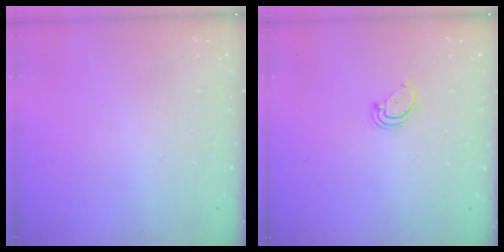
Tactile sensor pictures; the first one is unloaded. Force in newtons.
{"total": 3.0, "press": 3.0, "slide": 0.2}